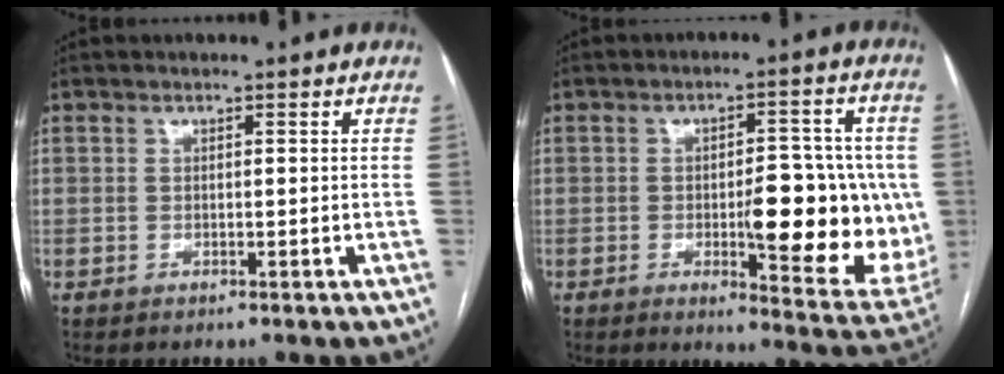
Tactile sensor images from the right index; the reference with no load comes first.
{"total": 16.2, "force": [-1.8, 4.7, 15.3], "torque": [-0.168, 0.009, -0.009]}